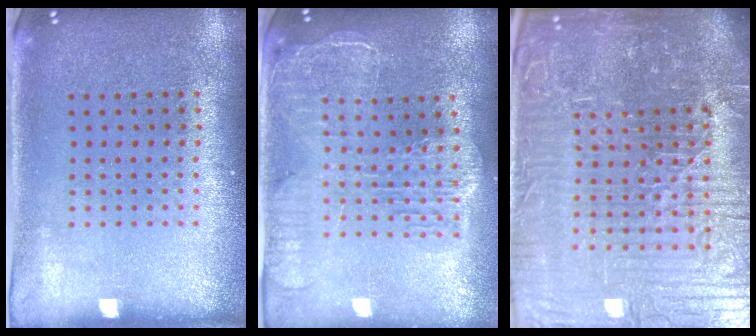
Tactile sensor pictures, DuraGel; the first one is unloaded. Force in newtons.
{"total": 2.3, "press": 2.0, "slide": 1.1}
{"total": 7.8, "press": 7.0, "slide": 3.5}